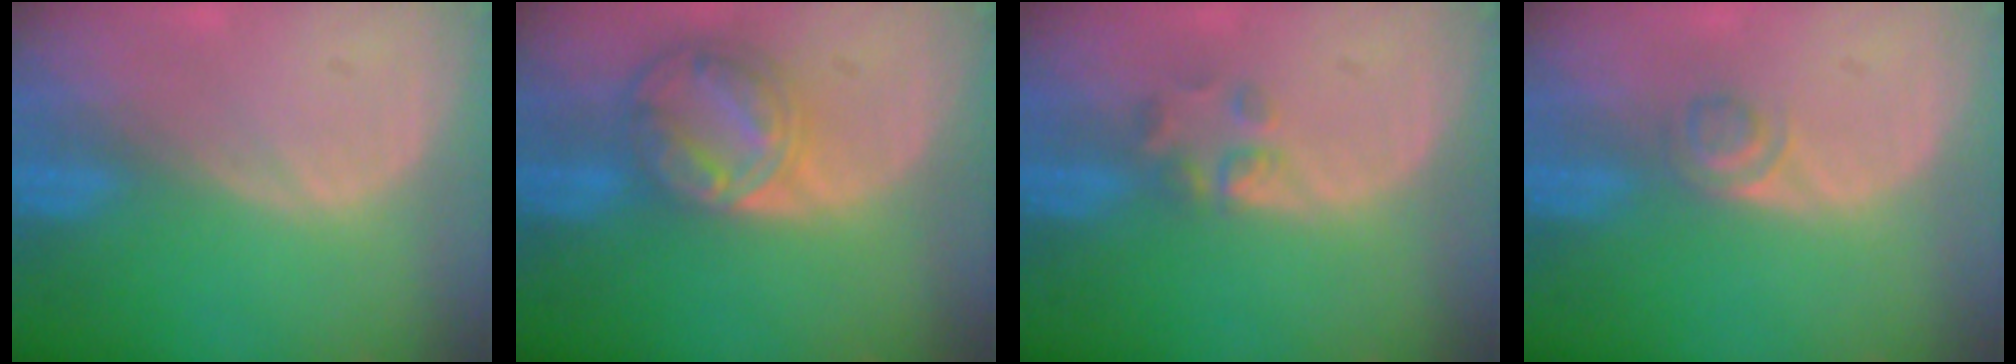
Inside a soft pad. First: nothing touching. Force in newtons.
{"total": 8.6, "press": 7.3, "slide": 4.5}
{"total": 2.6, "press": 2.4, "slide": 0.9}
{"total": 2.3, "press": 2.1, "slide": 1.0}